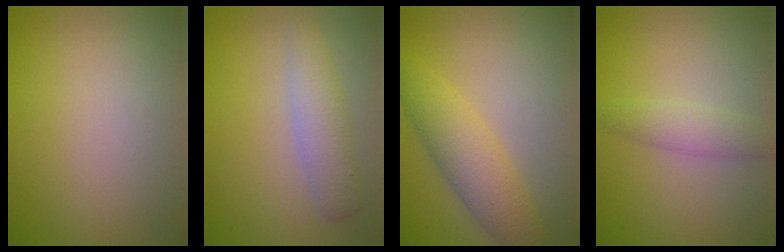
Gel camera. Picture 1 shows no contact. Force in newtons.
{"total": 3.0, "press": 3.0, "slide": 0.1}
{"total": 4.5, "press": 4.5, "slide": 0.1}
{"total": 2.2, "press": 2.2, "slide": 0.0}